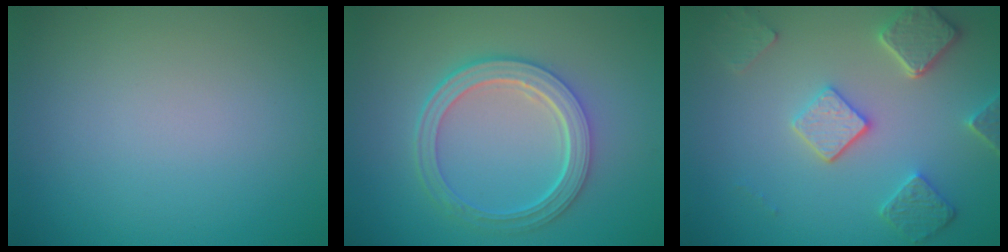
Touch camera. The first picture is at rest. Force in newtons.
{"total": 5.2, "press": 3.9, "slide": 3.6}
{"total": 4.9, "press": 3.9, "slide": 3.0}